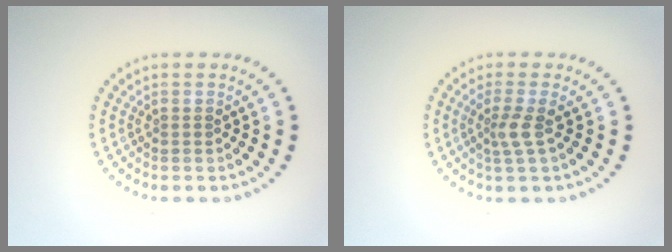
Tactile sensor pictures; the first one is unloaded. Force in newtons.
{"total": 2.0, "press": 1.5, "slide": 1.3}